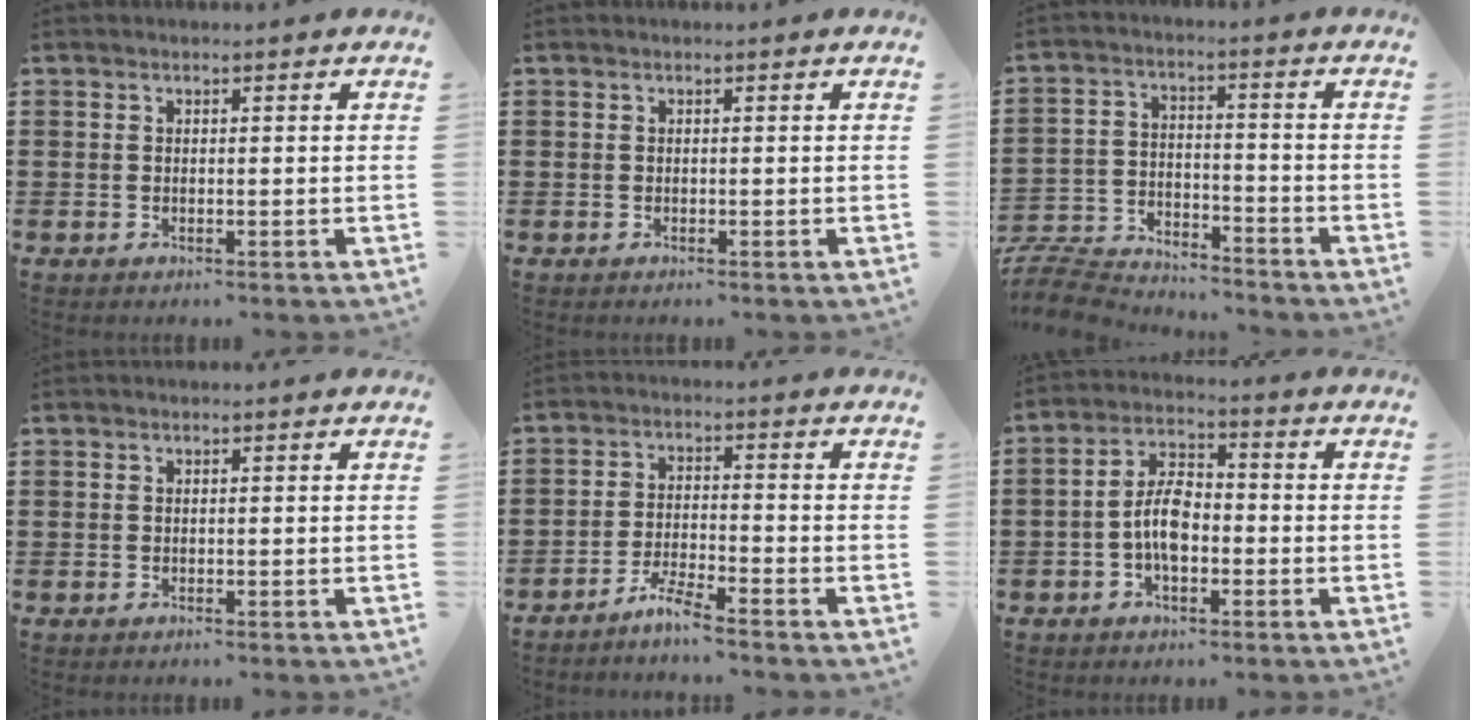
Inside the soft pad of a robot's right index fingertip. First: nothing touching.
{"total": 0.0}
{"total": 8.0, "force": [-7.8, 1.5, 1.1], "torque": [-0.039, 0.014, -0.159]}
{"total": 0.0}
{"total": 3.8, "force": [-3.5, -0.3, 1.4], "torque": [-0.042, -0.004, -0.072]}
{"total": 6.4, "force": [-1.6, 3.0, 5.4], "torque": [-0.124, -0.002, -0.034]}